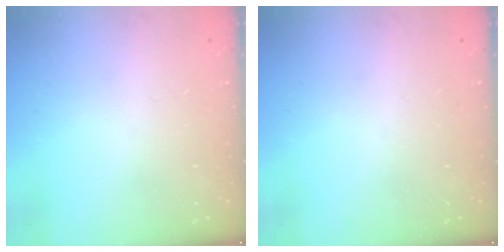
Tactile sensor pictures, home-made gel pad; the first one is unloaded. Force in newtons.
{"total": 0.0}